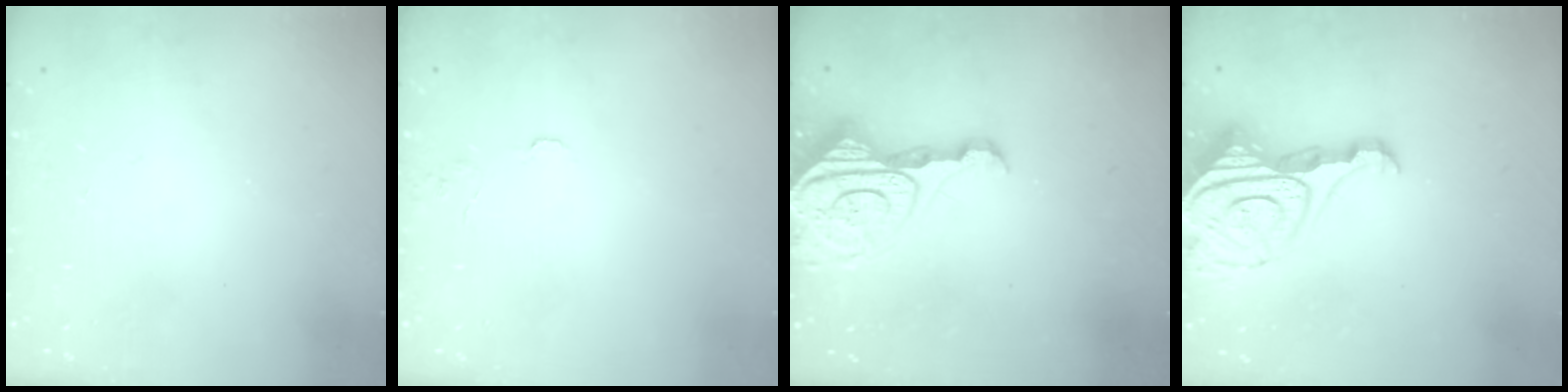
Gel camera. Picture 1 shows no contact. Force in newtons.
{"total": 4.4, "press": 4.4, "slide": 0.4}
{"total": 14.3, "press": 14.2, "slide": 1.3}
{"total": 19.2, "press": 19.0, "slide": 2.1}